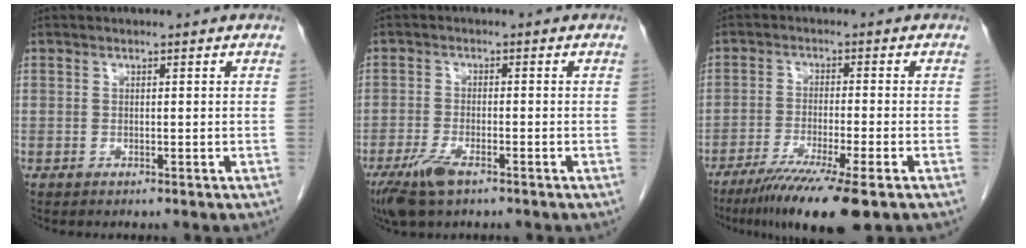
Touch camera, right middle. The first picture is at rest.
{"total": 5.6, "force": [-3.6, 1.5, 4.0], "torque": [-0.088, -0.012, -0.064]}
{"total": 10.8, "force": [-7.2, -0.1, 8.0], "torque": [-0.132, -0.029, -0.115]}